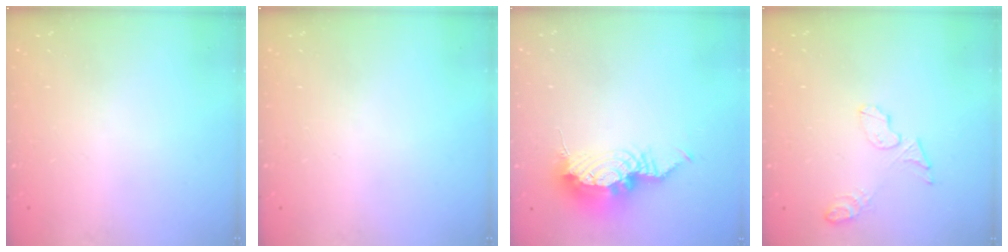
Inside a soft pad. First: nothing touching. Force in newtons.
{"total": 0.0}
{"total": 11.6, "press": 11.3, "slide": 2.7}
{"total": 6.9, "press": 6.9, "slide": 0.5}